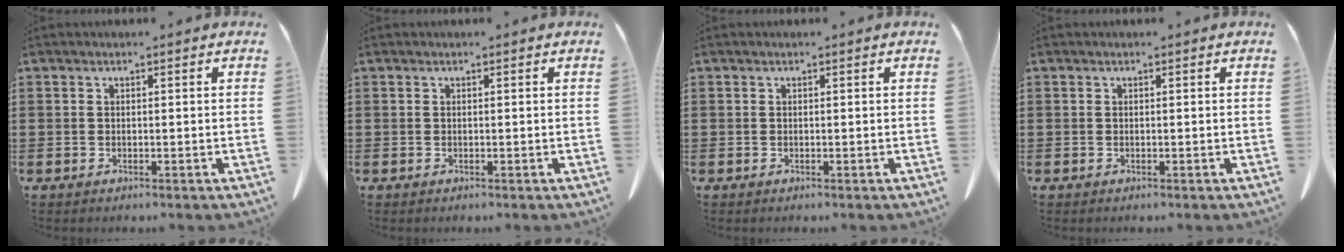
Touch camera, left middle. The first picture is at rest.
{"total": 0.0}
{"total": 0.0}
{"total": 0.0}